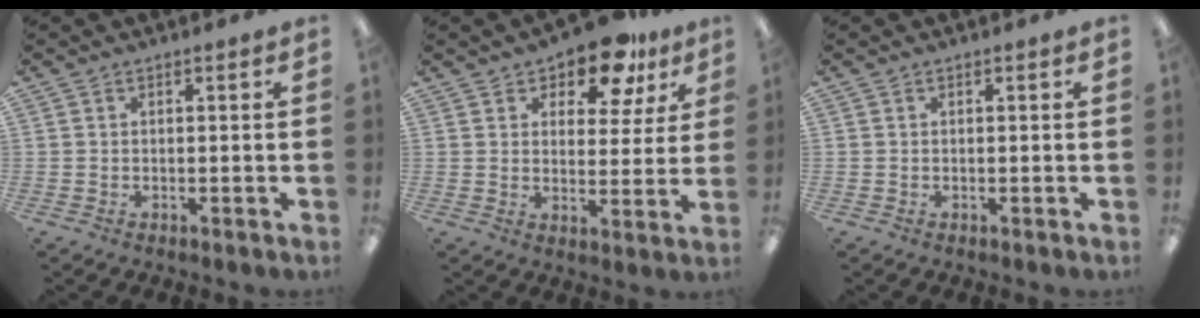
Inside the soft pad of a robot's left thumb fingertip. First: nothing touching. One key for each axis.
{"total": 11.1, "fx": 8.5, "fy": 4.9, "fz": 5.2, "tx": -0.077, "ty": -0.046, "tz": 0.150}
{"total": 0.0}